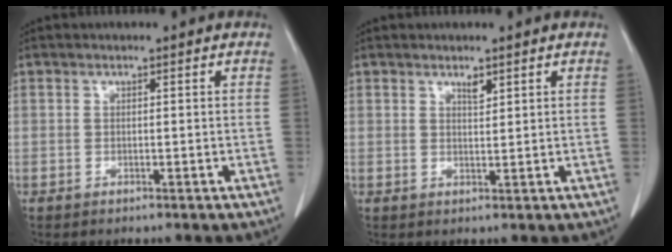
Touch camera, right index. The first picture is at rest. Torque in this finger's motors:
{"motor_torque": [0.00, 0.01, 0.00, 0.00]}